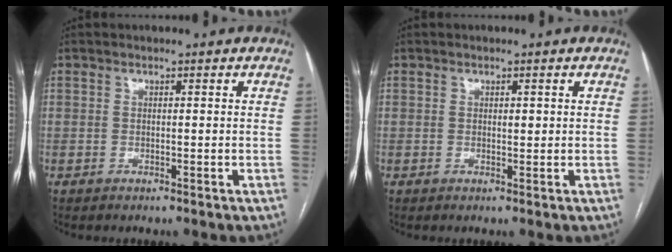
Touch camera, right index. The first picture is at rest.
{"total": 0.9, "force": [0.2, 0.4, 0.8], "torque": [-0.010, 0.000, 0.004]}